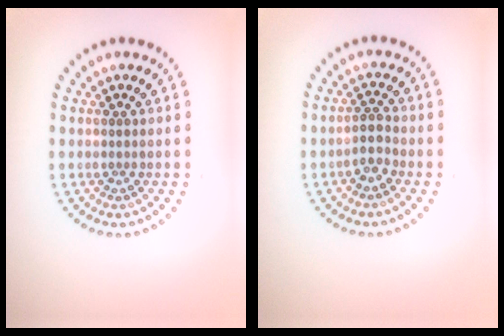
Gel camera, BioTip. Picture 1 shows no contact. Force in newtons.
{"total": 1.8, "press": 1.4, "slide": 1.1}